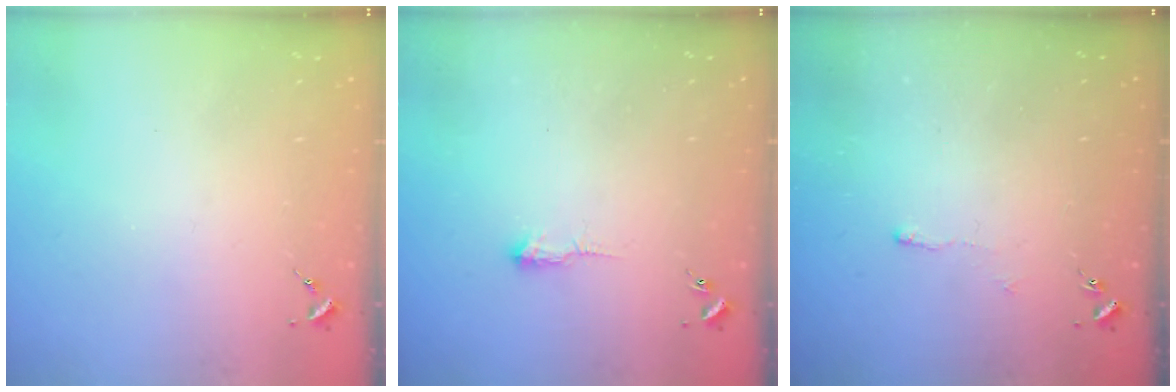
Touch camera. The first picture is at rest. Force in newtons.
{"total": 3.6, "press": 3.5, "slide": 0.8}
{"total": 2.8, "press": 2.8, "slide": 0.6}